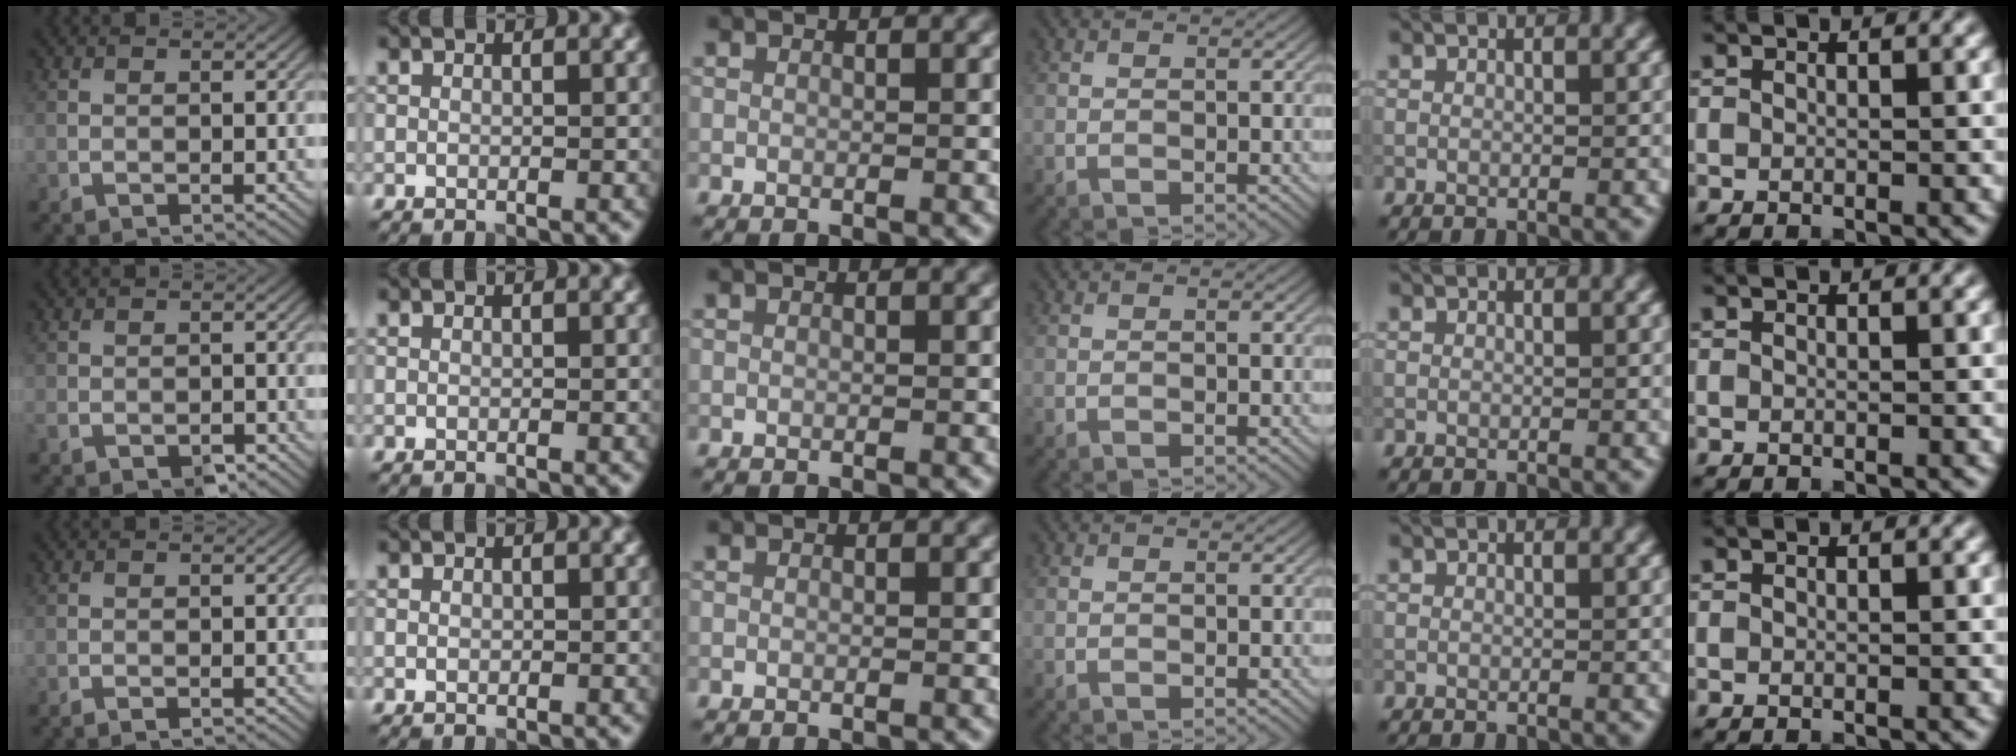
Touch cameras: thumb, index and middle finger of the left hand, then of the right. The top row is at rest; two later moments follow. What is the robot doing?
{"motion": "lift_and_place", "object": "coin"}